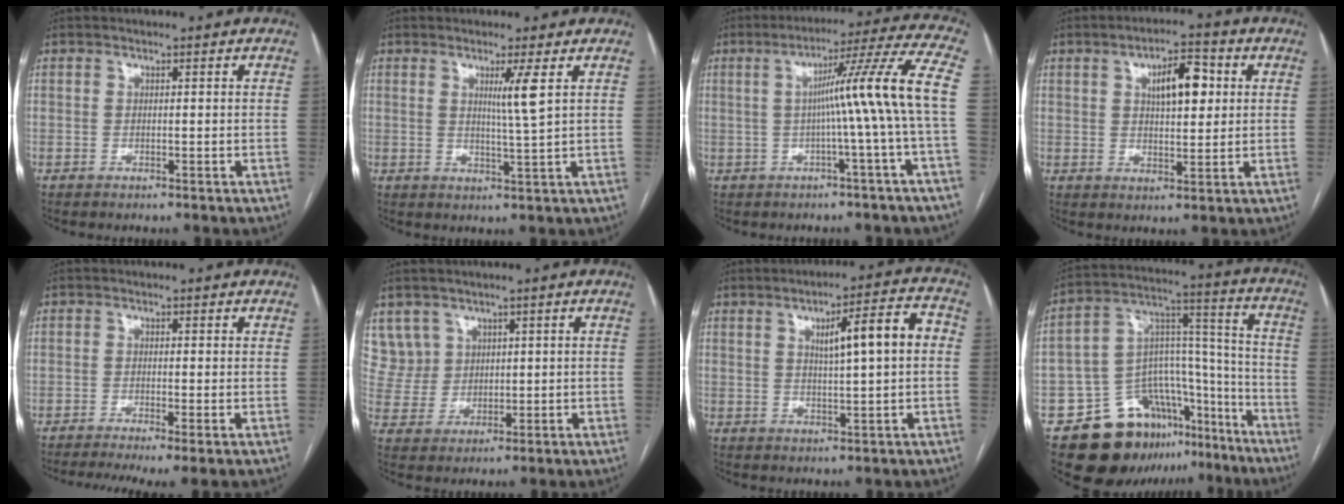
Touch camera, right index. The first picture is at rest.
{"total": 4.2, "force": [1.5, -1.2, 3.7], "torque": [-0.066, -0.014, 0.029]}
{"total": 12.0, "force": [-0.8, -2.5, 11.7], "torque": [-0.158, 0.018, -0.009]}
{"total": 7.7, "force": [2.3, 2.8, 6.7], "torque": [-0.107, 0.014, 0.037]}
{"total": 6.1, "force": [-3.8, 0.9, 4.6], "torque": [-0.075, -0.009, -0.065]}
{"total": 6.5, "force": [3.5, 5.4, 0.0], "torque": [0.001, 0.015, 0.083]}
{"total": 8.8, "force": [1.5, 1.1, 8.6], "torque": [-0.128, 0.020, 0.023]}
{"total": 20.1, "force": [-13.7, 11.9, 8.7], "torque": [-0.119, 0.089, -0.203]}